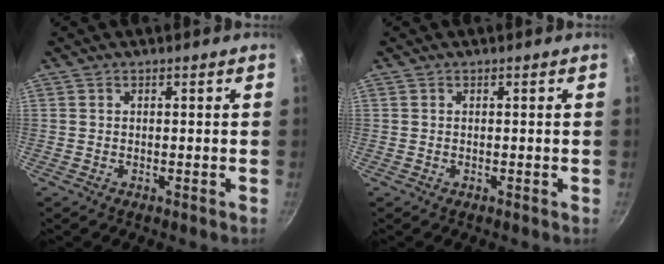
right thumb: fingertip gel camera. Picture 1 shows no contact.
{"total": 0.0}